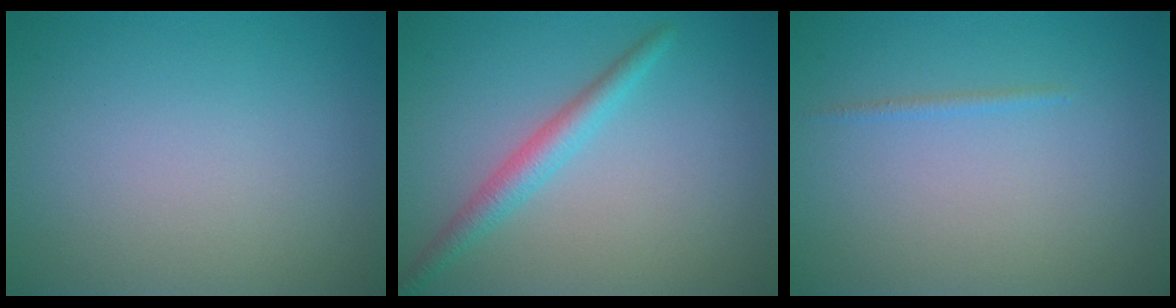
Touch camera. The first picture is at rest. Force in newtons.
{"total": 2.5, "press": 2.5, "slide": 0.1}
{"total": 0.6, "press": 0.6, "slide": 0.1}